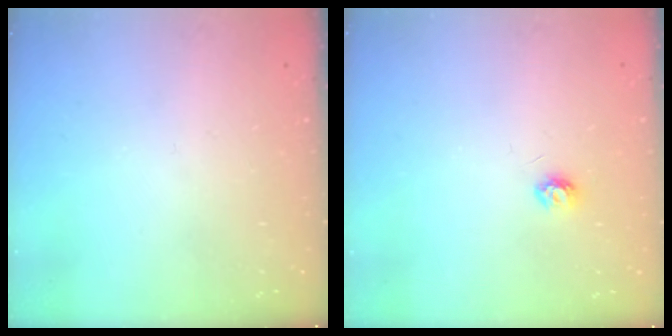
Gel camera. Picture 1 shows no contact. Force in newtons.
{"total": 4.6, "press": 4.6, "slide": 0.5}